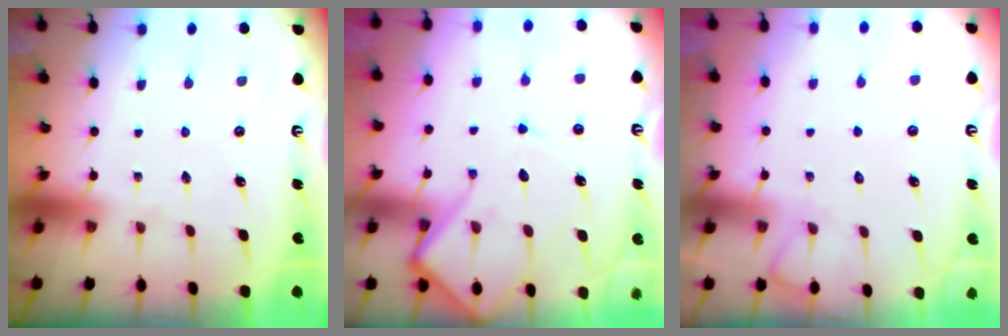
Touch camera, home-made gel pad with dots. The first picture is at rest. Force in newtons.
{"total": 12.9, "press": 12.9, "slide": 1.1}
{"total": 5.3, "press": 5.2, "slide": 0.6}